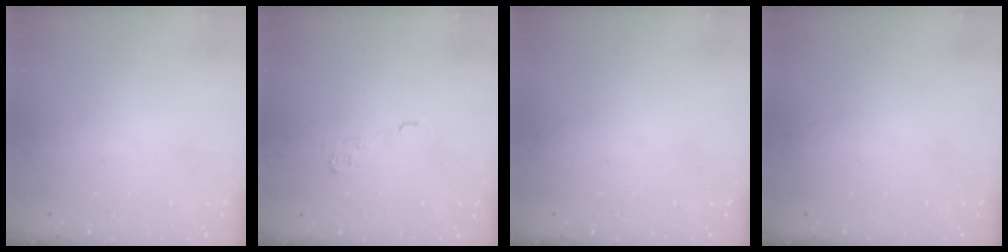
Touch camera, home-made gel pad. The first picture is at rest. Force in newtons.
{"total": 4.9, "press": 4.9, "slide": 0.2}
{"total": 0.0}
{"total": 0.0}